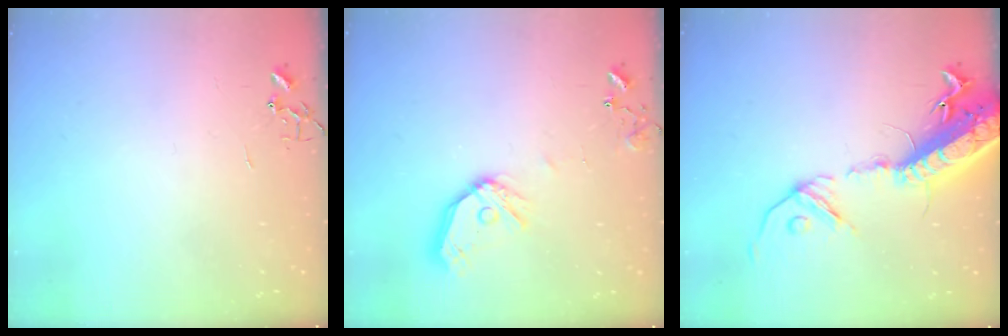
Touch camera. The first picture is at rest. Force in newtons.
{"total": 12.8, "press": 12.7, "slide": 1.8}
{"total": 21.7, "press": 21.1, "slide": 5.1}